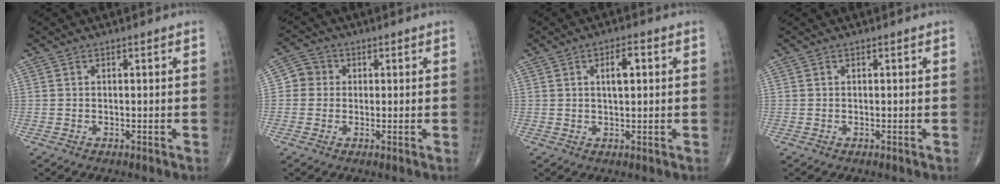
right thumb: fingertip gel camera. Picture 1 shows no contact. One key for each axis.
{"total": 3.8, "fx": 0.2, "fy": 3.7, "fz": 0.9, "tx": 0.006, "ty": 0.007, "tz": -0.006}
{"total": 4.3, "fx": 1.1, "fy": 1.7, "fz": 3.8, "tx": -0.056, "ty": 0.005, "tz": 0.017}
{"total": 0.0}